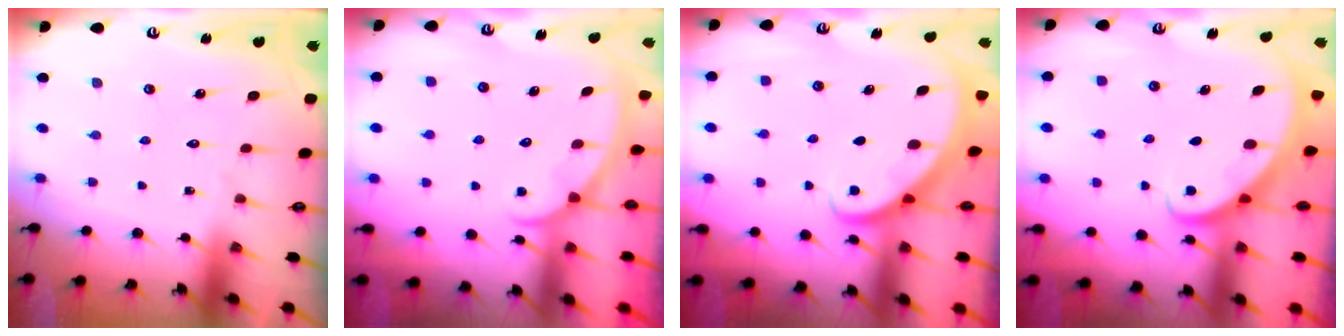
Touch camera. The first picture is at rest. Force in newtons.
{"total": 1.5, "press": 1.4, "slide": 0.2}
{"total": 2.6, "press": 2.6, "slide": 0.2}
{"total": 2.9, "press": 2.9, "slide": 0.2}